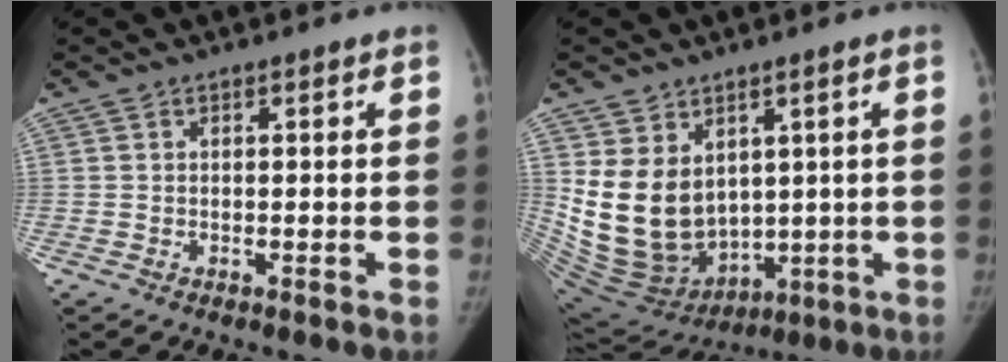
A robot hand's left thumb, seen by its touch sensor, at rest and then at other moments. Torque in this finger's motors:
{"motor_torque": [1.68, 1.68, 1.59, -1.19, 0.33]}